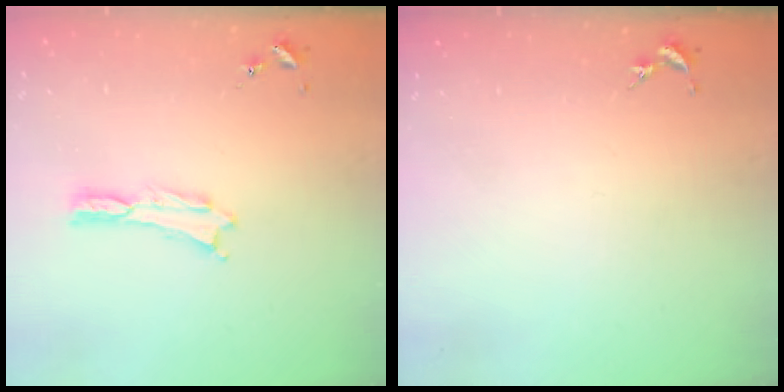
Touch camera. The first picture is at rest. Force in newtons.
{"total": 0.0}